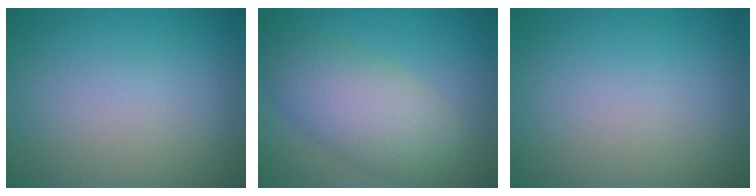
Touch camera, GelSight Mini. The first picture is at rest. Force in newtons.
{"total": 6.5, "press": 6.5, "slide": 0.1}
{"total": 0.0}